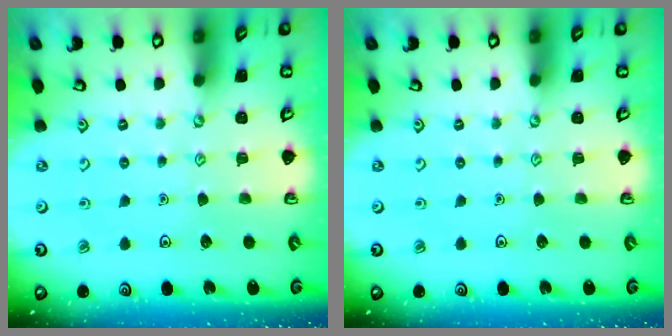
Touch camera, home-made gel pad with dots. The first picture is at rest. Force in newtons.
{"total": 0.0}